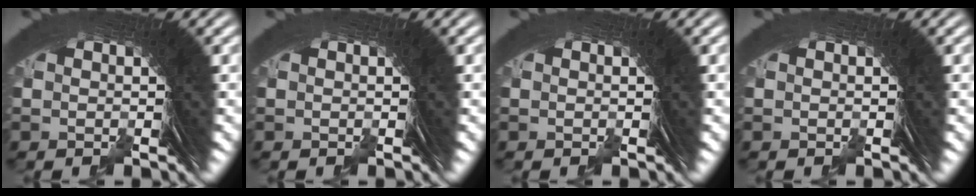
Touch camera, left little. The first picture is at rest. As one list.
[{"total": 0.0}, {"total": 0.0}, {"total": 0.0}]